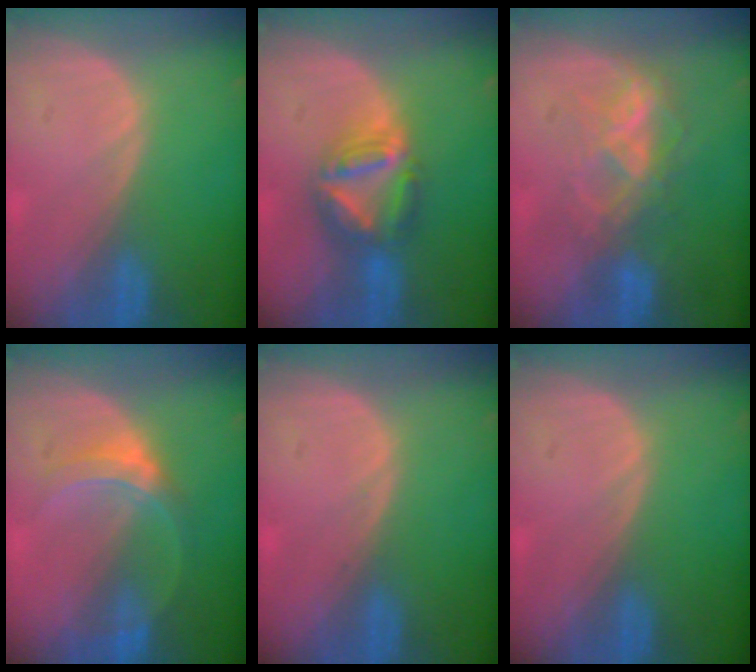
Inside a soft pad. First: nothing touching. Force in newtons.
{"total": 7.8, "press": 6.7, "slide": 4.0}
{"total": 5.9, "press": 5.8, "slide": 1.1}
{"total": 5.1, "press": 5.0, "slide": 1.1}
{"total": 0.5, "press": 0.1, "slide": 0.5}
{"total": 0.0}